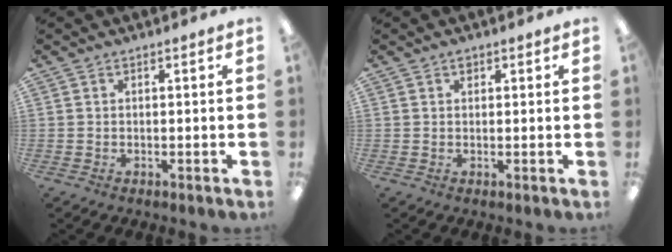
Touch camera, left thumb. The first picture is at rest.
{"total": 1.3, "force": [0.7, 0.9, 0.6], "torque": [-0.006, -0.001, 0.011]}